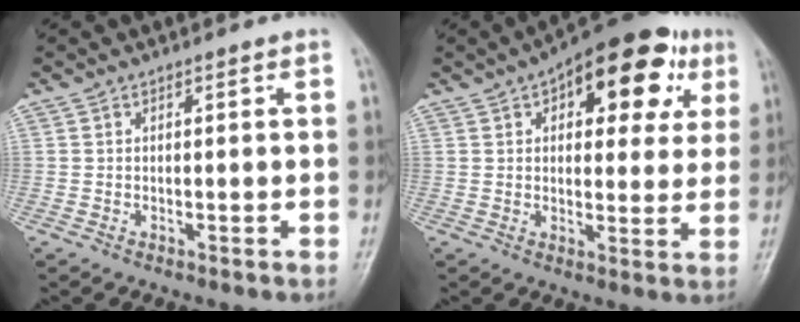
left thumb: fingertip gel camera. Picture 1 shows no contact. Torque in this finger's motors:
{"motor_torque": [0.54, 0.62, -0.15, -0.26, 0.23]}